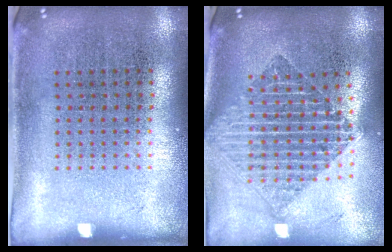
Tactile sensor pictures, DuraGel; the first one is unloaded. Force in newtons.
{"total": 2.2, "press": 1.8, "slide": 1.3}